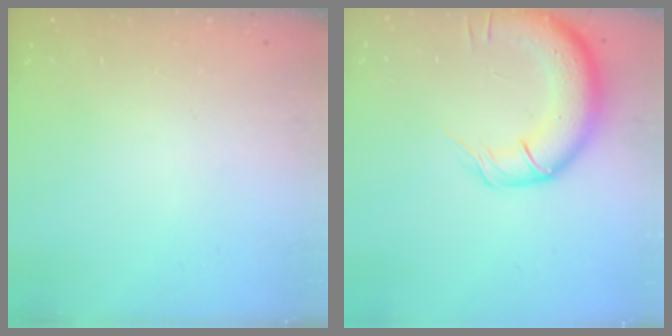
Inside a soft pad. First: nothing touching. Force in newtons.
{"total": 14.6, "press": 14.1, "slide": 3.5}